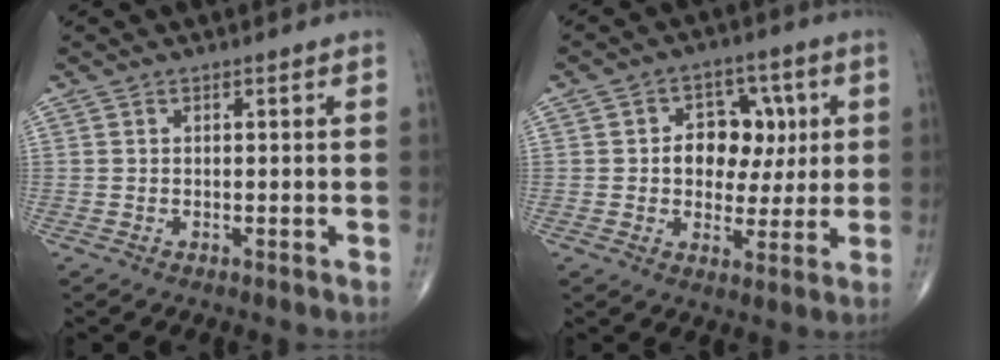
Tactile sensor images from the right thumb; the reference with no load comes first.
{"total": 10.4, "force": [1.5, 7.9, 6.7], "torque": [-0.040, 0.007, 0.023]}